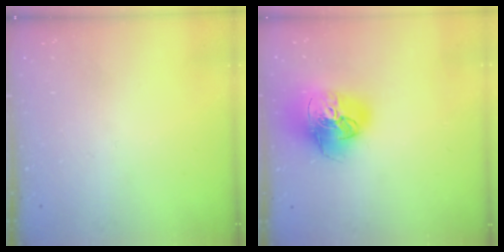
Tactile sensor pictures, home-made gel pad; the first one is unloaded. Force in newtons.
{"total": 21.8, "press": 21.6, "slide": 2.6}